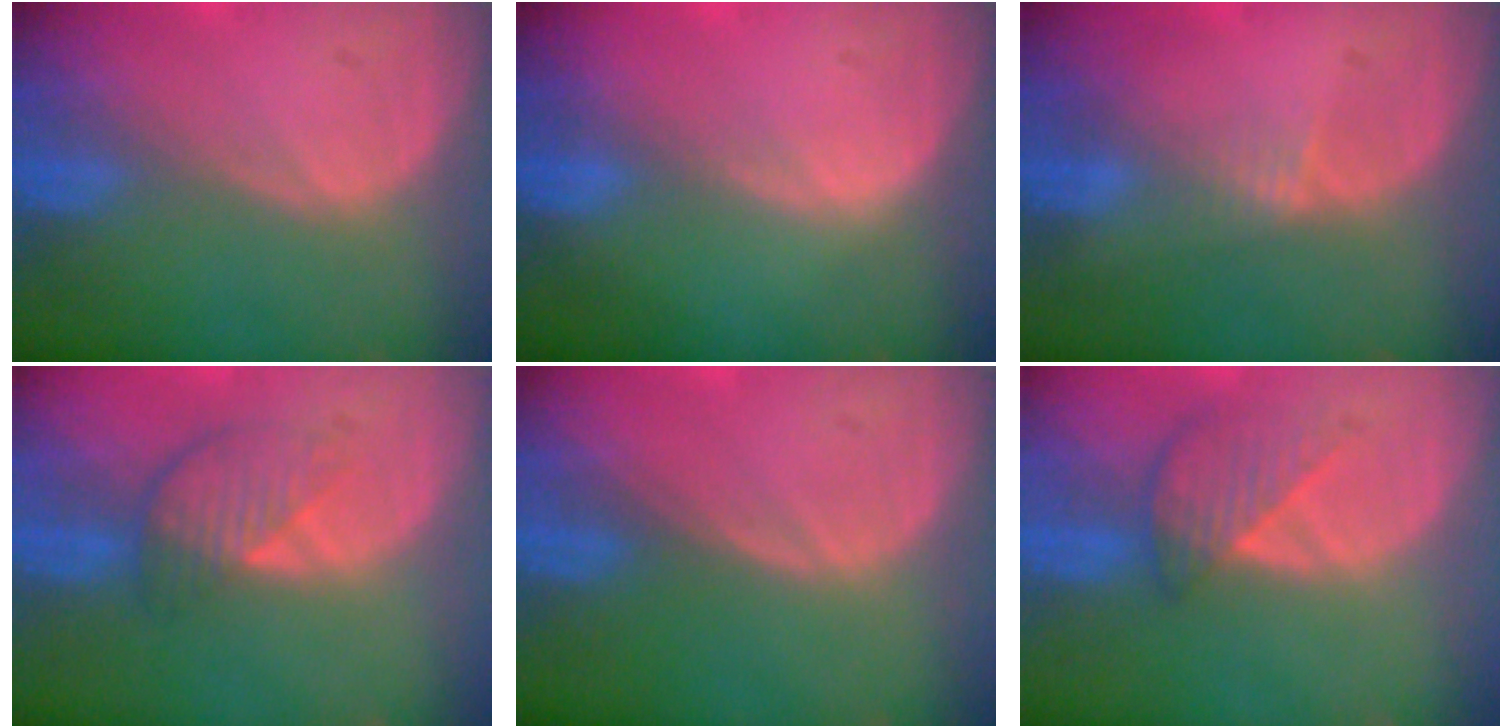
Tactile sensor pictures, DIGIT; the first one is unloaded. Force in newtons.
{"total": 0.5, "press": 0.3, "slide": 0.4}
{"total": 1.4, "press": 1.1, "slide": 0.8}
{"total": 4.5, "press": 4.1, "slide": 1.9}
{"total": 0.0}
{"total": 4.6, "press": 4.3, "slide": 1.8}